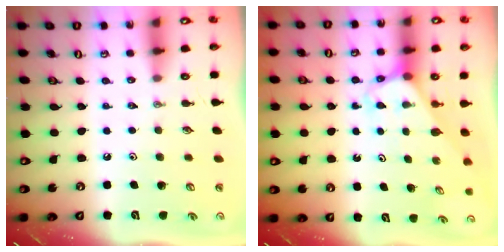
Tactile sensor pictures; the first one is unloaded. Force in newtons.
{"total": 3.1, "press": 3.1, "slide": 0.2}